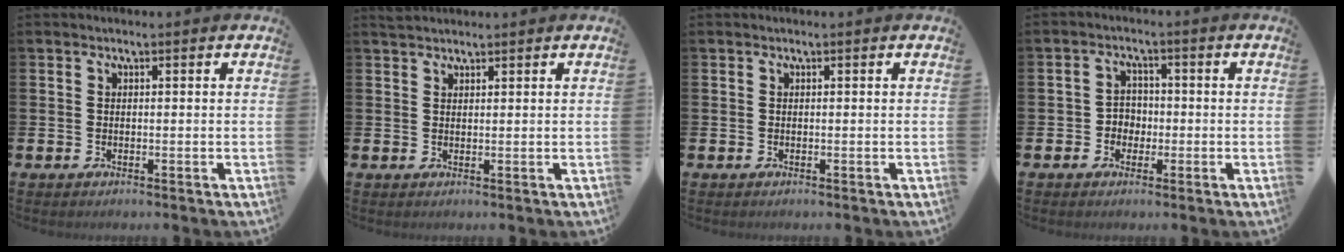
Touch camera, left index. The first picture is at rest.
{"total": 1.5, "force": [1.4, 0.4, 0.1], "torque": [0.007, -0.001, 0.024]}
{"total": 0.0}
{"total": 2.7, "force": [-1.1, 2.4, 0.7], "torque": [-0.015, 0.003, -0.028]}